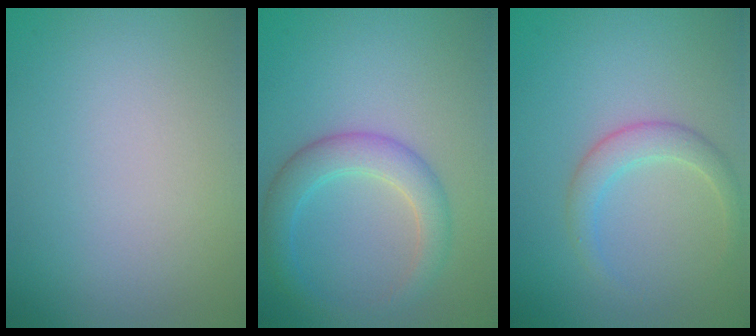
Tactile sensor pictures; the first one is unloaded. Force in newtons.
{"total": 3.8, "press": 3.8, "slide": 0.0}
{"total": 2.4, "press": 2.4, "slide": 0.1}